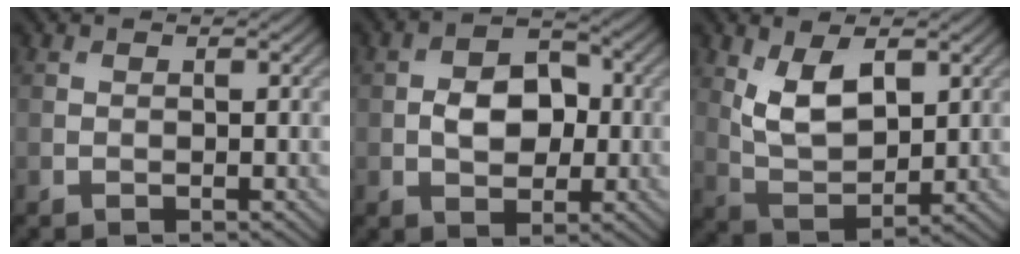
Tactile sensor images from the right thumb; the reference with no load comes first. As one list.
[{"total": 5.8, "force": [-0.3, 4.0, 4.2], "torque": [-0.066, 0.002, -0.009]}, {"total": 7.9, "force": [2.9, 4.1, 6.1], "torque": [-0.123, -0.007, 0.058]}]